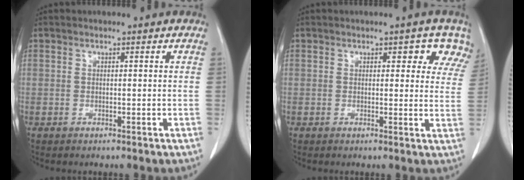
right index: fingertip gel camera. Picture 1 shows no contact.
{"total": 4.6, "force": [3.2, 2.3, 2.3], "torque": [-0.006, -0.002, 0.021]}